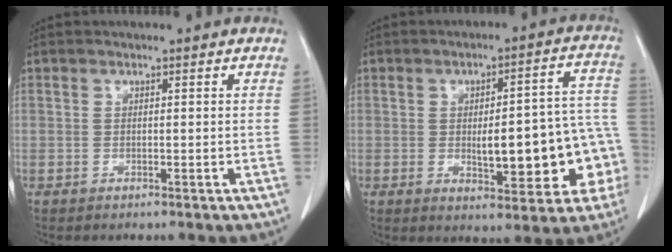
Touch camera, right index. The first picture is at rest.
{"total": 15.7, "force": [-2.8, 4.8, 14.7], "torque": [-0.150, 0.037, -0.021]}